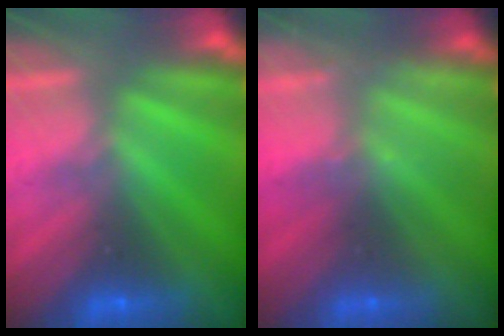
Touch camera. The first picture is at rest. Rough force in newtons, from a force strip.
{"total": 2.3}